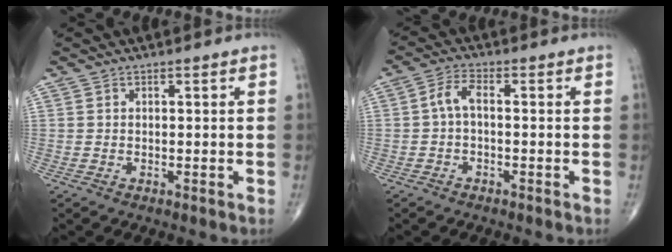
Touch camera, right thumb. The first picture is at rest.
{"total": 3.6, "force": [-0.3, 1.6, 3.2], "torque": [-0.066, 0.014, -0.012]}